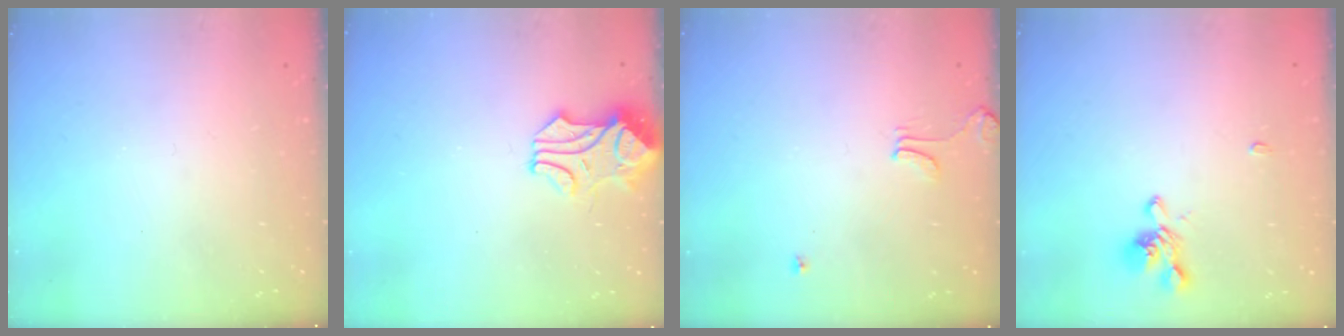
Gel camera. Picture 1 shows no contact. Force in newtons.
{"total": 0.5, "press": 0.5, "slide": 0.1}
{"total": 1.7, "press": 1.7, "slide": 0.3}
{"total": 1.0, "press": 0.1, "slide": 1.0}